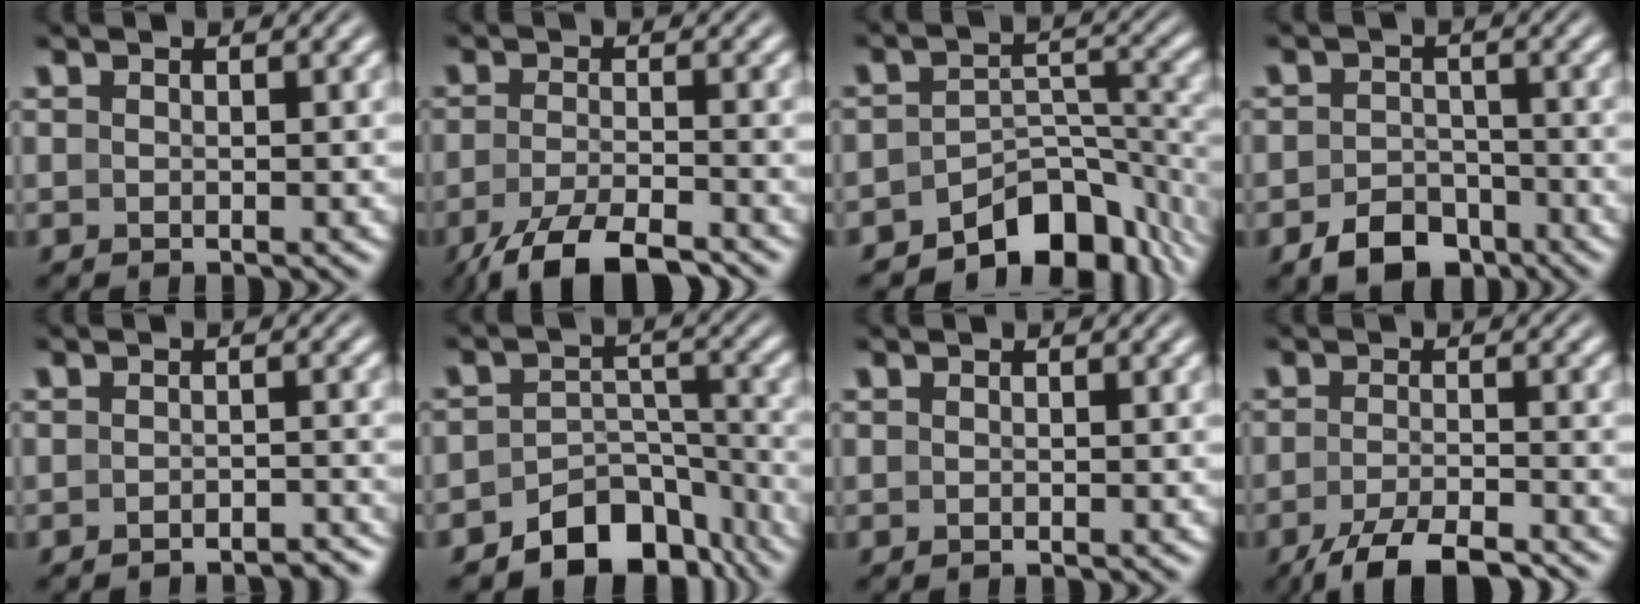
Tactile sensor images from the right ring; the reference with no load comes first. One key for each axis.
{"total": 6.0, "fx": -4.8, "fy": 1.6, "fz": 3.3, "tx": -0.063, "ty": -0.024, "tz": -0.064}
{"total": 12.7, "fx": -8.8, "fy": 6.5, "fz": 6.4, "tx": -0.094, "ty": -0.035, "tz": -0.122}
{"total": 5.2, "fx": -4.3, "fy": 2.7, "fz": 1.0, "tx": -0.001, "ty": -0.015, "tz": -0.070}
{"total": 3.0, "fx": -3.0, "fy": 0.2, "fz": 0.4, "tx": -0.010, "ty": -0.011, "tz": -0.043}
{"total": 9.9, "fx": -7.2, "fy": 5.5, "fz": 3.8, "tx": -0.054, "ty": -0.027, "tz": -0.104}
{"total": 0.0}
{"total": 5.3, "fx": -4.5, "fy": 1.2, "fz": 2.6, "tx": -0.045, "ty": -0.017, "tz": -0.064}